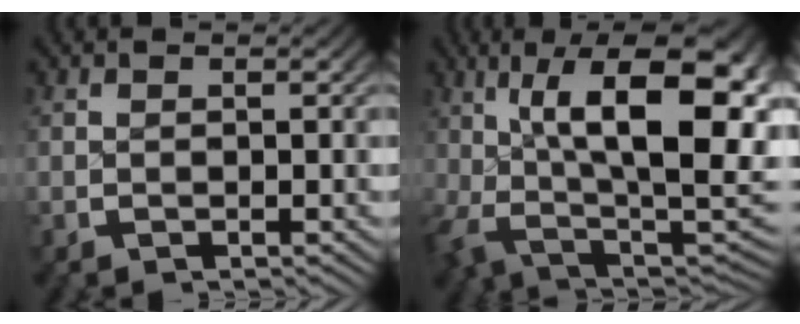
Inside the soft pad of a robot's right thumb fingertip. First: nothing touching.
{"total": 17.8, "force": [0.1, 9.8, 14.9], "torque": [-0.252, -0.056, 0.024]}